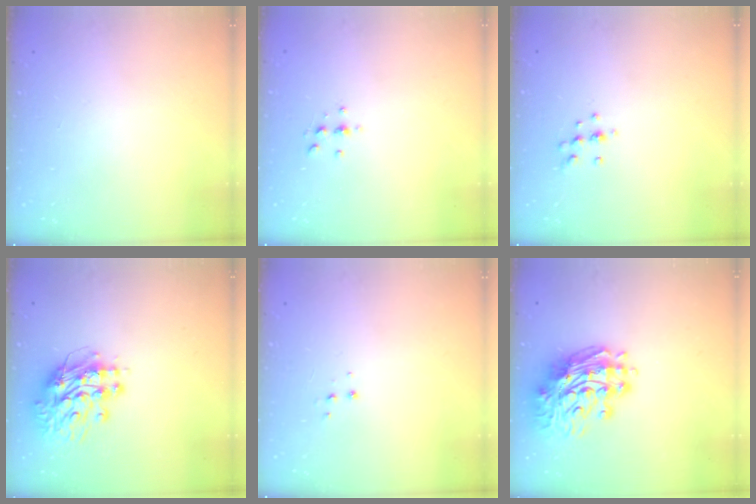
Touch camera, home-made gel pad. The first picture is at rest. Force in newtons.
{"total": 3.3, "press": 3.2, "slide": 0.4}
{"total": 6.9, "press": 6.8, "slide": 1.2}
{"total": 12.5, "press": 12.4, "slide": 1.2}
{"total": 3.3, "press": 3.2, "slide": 0.4}
{"total": 15.0, "press": 14.9, "slide": 1.6}